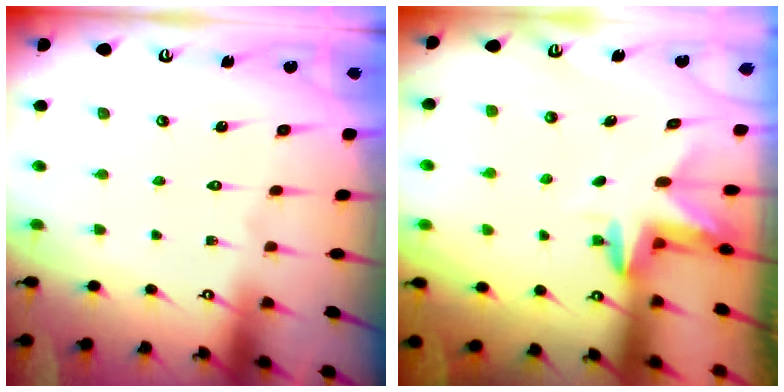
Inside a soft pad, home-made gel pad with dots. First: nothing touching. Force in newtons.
{"total": 3.2, "press": 3.2, "slide": 0.3}